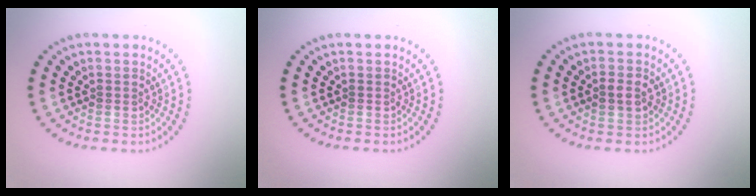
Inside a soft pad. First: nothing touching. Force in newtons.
{"total": 0.0}
{"total": 1.6, "press": 1.6, "slide": 0.2}